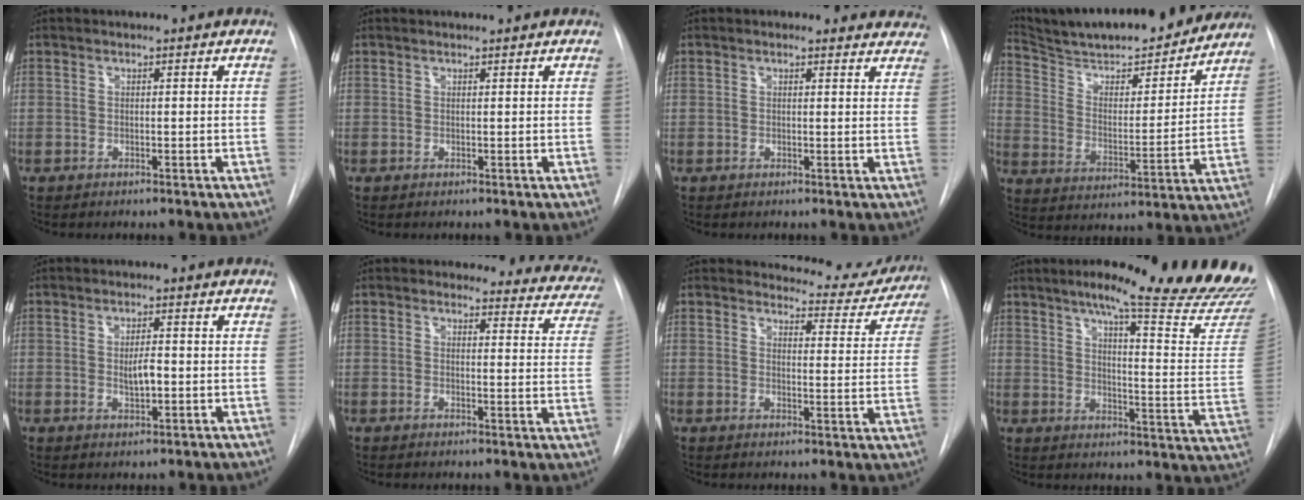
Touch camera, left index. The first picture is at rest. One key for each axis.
{"total": 0.5, "fx": 0.5, "fy": 0.1, "fz": 0.0, "tx": -0.006, "ty": 0.009, "tz": 0.009}
{"total": 6.2, "fx": 5.7, "fy": 2.3, "fz": 0.4, "tx": 0.033, "ty": -0.015, "tz": 0.027}
{"total": 22.6, "fx": 20.3, "fy": 3.9, "fz": 9.1, "tx": -0.149, "ty": -0.017, "tz": 0.299}
{"total": 2.9, "fx": -1.1, "fy": 0.9, "fz": 2.6, "tx": -0.046, "ty": -0.007, "tz": -0.013}
{"total": 11.9, "fx": 11.2, "fy": 4.0, "fz": 0.4, "tx": 0.050, "ty": -0.076, "tz": 0.076}
{"total": 9.0, "fx": 8.7, "fy": 2.2, "fz": -0.2, "tx": 0.021, "ty": -0.041, "tz": 0.083}
{"total": 23.8, "fx": 20.5, "fy": 0.8, "fz": 12.1, "tx": -0.163, "ty": -0.104, "tz": 0.242}